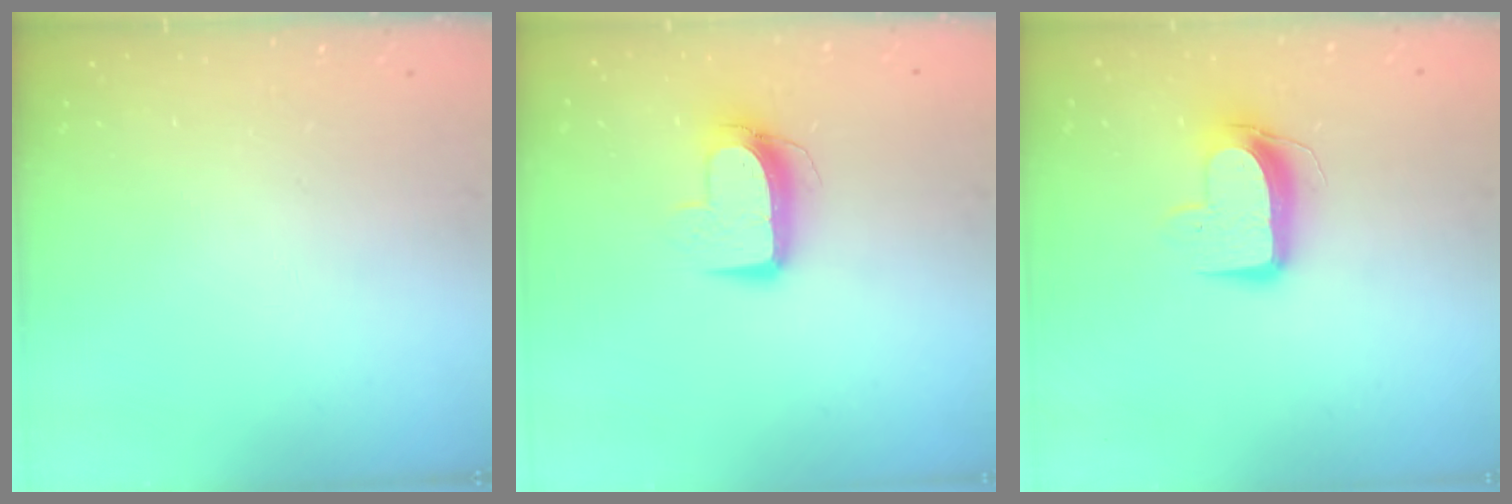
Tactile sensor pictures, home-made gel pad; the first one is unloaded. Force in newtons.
{"total": 10.2, "press": 10.2, "slide": 0.6}
{"total": 10.5, "press": 10.4, "slide": 0.8}